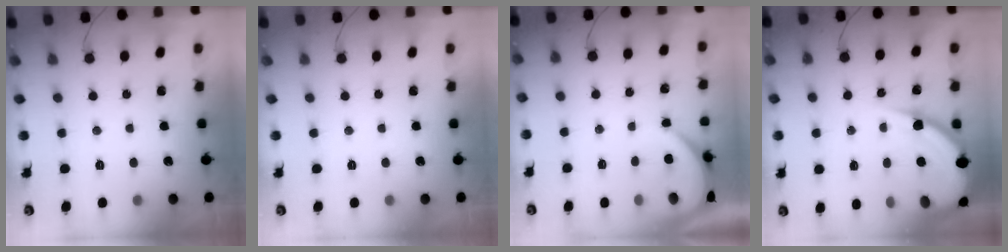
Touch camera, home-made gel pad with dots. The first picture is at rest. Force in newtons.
{"total": 0.0}
{"total": 3.9, "press": 3.9, "slide": 0.6}
{"total": 12.9, "press": 12.8, "slide": 1.3}